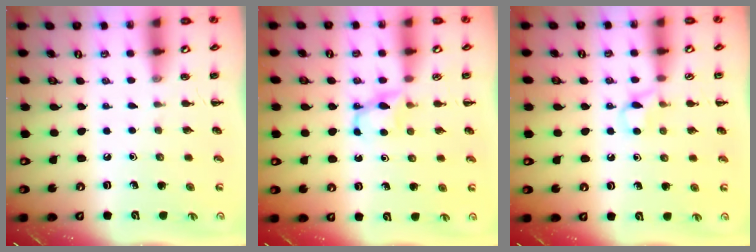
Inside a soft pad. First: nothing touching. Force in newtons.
{"total": 4.7, "press": 4.4, "slide": 1.4}
{"total": 4.3, "press": 4.0, "slide": 1.5}